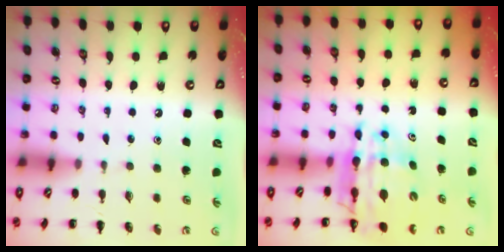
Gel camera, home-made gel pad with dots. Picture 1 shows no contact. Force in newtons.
{"total": 12.6, "press": 12.1, "slide": 3.5}